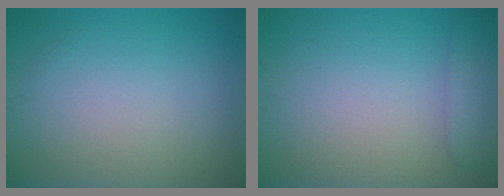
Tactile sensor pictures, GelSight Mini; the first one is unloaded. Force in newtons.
{"total": 2.4, "press": 2.3, "slide": 0.3}